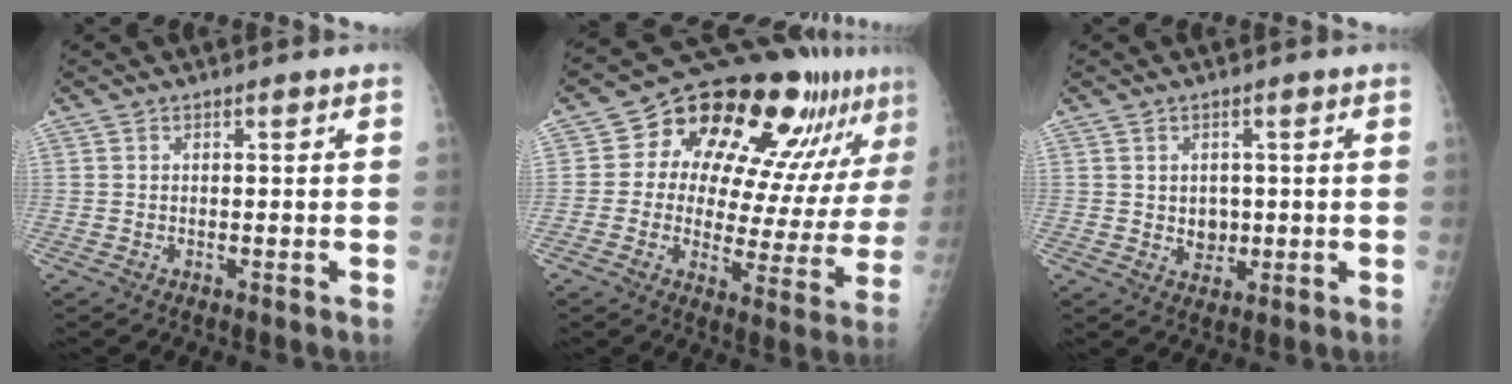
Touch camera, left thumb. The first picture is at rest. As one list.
[{"total": 23.2, "force": [11.5, 10.6, 17.1], "torque": [-0.203, -0.002, 0.163]}, {"total": 3.6, "force": [0.2, 3.1, 1.9], "torque": [-0.009, -0.003, 0.011]}]